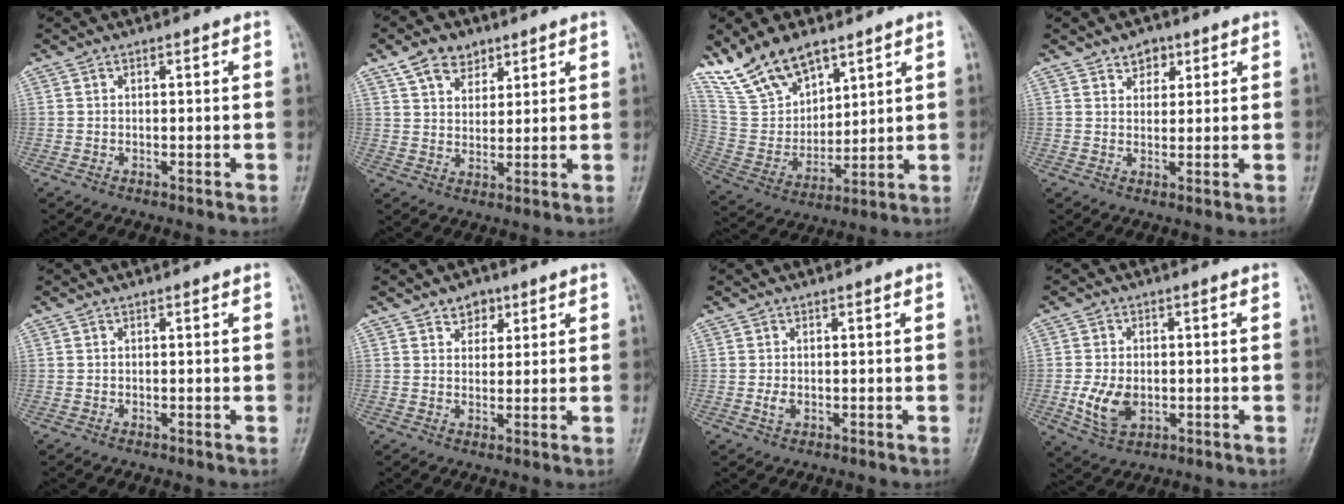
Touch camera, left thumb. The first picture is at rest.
{"total": 7.0, "force": [4.3, 4.5, 3.1], "torque": [-0.027, -0.022, 0.076]}
{"total": 14.5, "force": [10.5, 7.0, 7.0], "torque": [-0.106, -0.050, 0.218]}
{"total": 3.6, "force": [2.1, 2.5, 1.5], "torque": [0.000, -0.011, 0.032]}
{"total": 0.0}
{"total": 3.8, "force": [2.2, 2.7, 1.5], "torque": [0.003, -0.011, 0.033]}
{"total": 1.5, "force": [-0.2, 1.0, 1.0], "torque": [-0.021, -0.002, -0.003]}
{"total": 7.1, "force": [-1.2, 4.8, 5.1], "torque": [-0.091, -0.002, -0.014]}